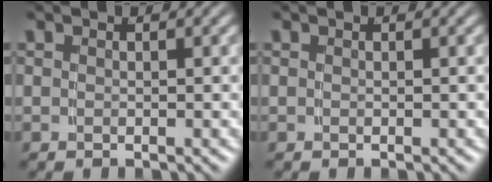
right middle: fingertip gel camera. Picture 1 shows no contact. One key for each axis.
{"total": 0.0}